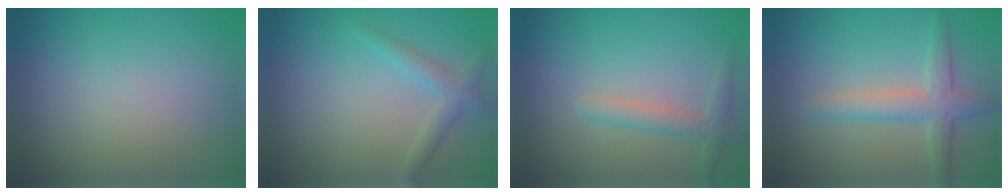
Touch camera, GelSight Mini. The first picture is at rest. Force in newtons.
{"total": 2.0, "press": 2.0, "slide": 0.2}
{"total": 2.0, "press": 2.0, "slide": 0.1}
{"total": 3.3, "press": 3.3, "slide": 0.0}